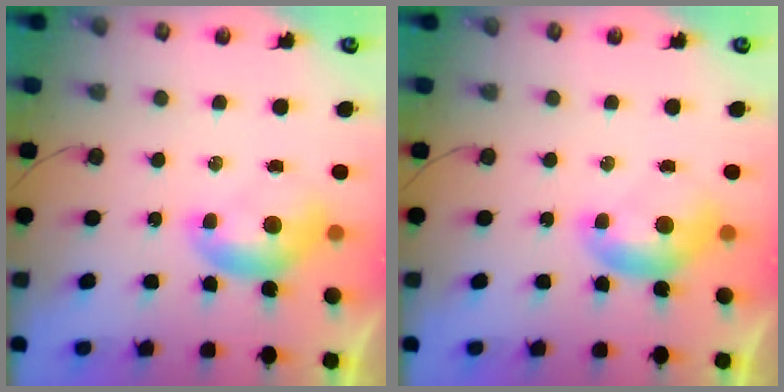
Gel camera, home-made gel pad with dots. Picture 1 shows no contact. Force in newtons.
{"total": 0.0}